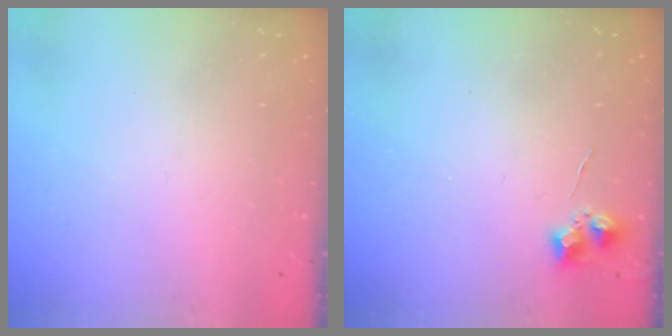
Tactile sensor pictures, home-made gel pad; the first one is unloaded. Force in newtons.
{"total": 6.5, "press": 6.5, "slide": 0.5}